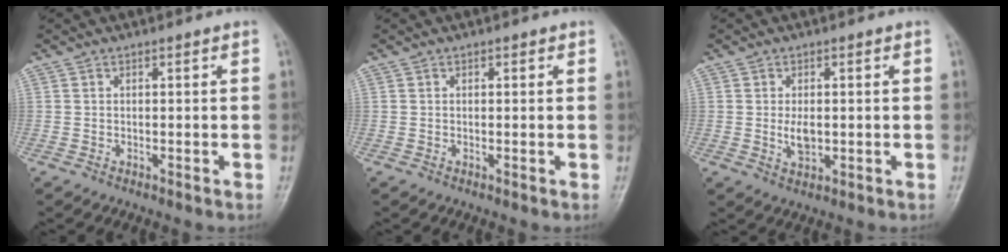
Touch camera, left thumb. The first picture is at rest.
{"total": 0.7, "force": [0.3, 0.5, 0.4], "torque": [0.002, 0.000, 0.001]}
{"total": 3.7, "force": [-0.1, 2.2, 2.9], "torque": [-0.049, -0.006, 0.000]}